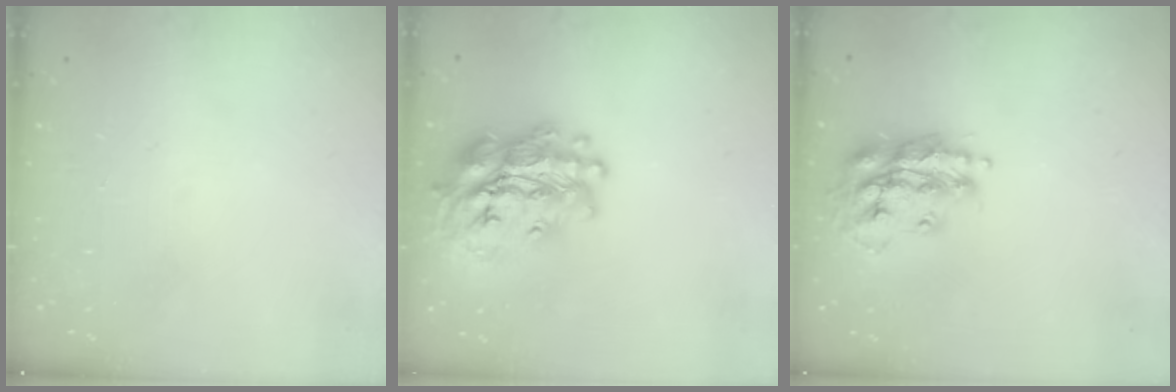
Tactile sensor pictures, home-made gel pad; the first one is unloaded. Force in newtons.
{"total": 25.9, "press": 25.8, "slide": 2.3}
{"total": 16.2, "press": 16.2, "slide": 1.4}